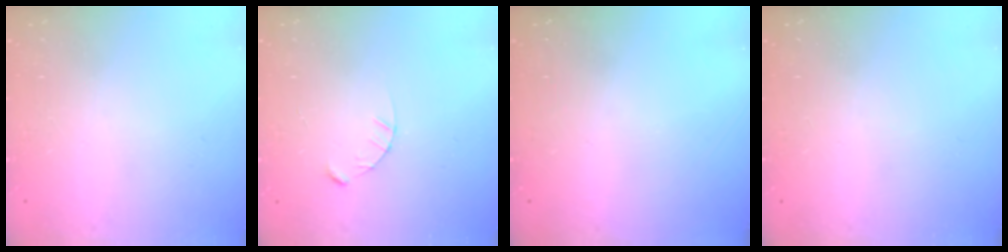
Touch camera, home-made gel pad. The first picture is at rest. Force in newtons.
{"total": 2.4, "press": 2.4, "slide": 0.3}
{"total": 0.0}
{"total": 0.0}